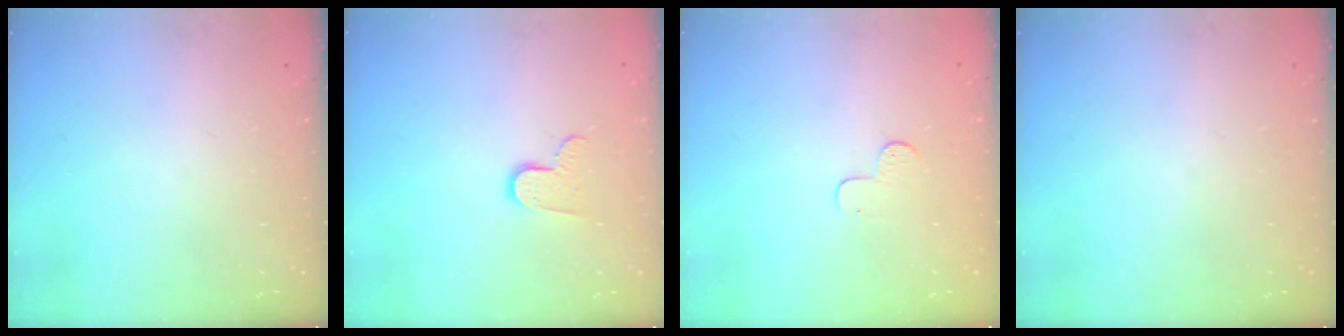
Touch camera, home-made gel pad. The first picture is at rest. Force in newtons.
{"total": 7.2, "press": 7.2, "slide": 0.4}
{"total": 4.6, "press": 4.6, "slide": 0.4}
{"total": 0.0}